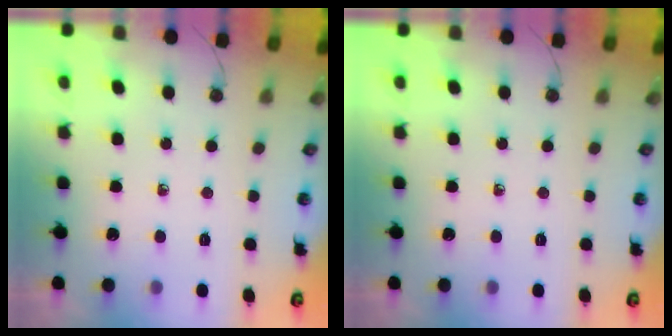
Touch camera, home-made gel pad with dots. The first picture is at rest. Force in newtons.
{"total": 0.0}